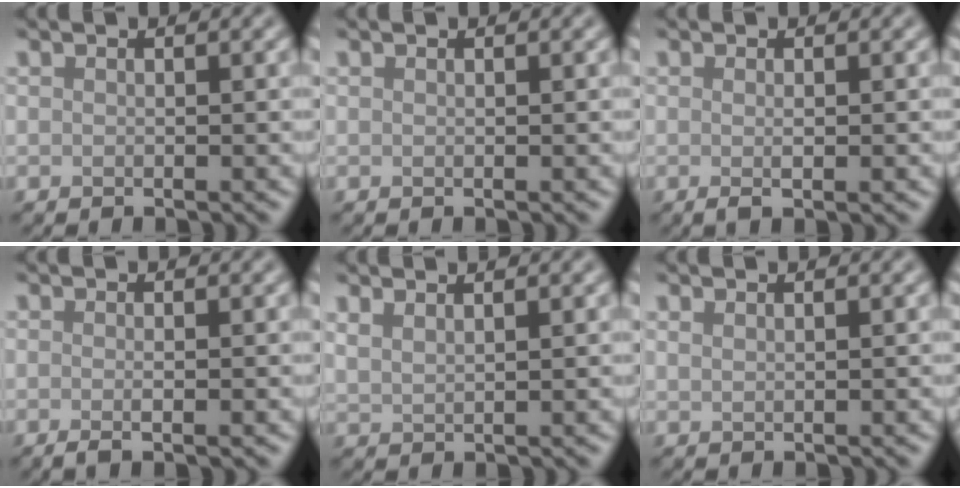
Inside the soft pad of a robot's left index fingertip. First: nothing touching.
{"total": 0.0}
{"total": 1.4, "force": [-0.1, 0.3, 1.3], "torque": [-0.022, -0.003, -0.003]}
{"total": 1.5, "force": [-0.3, 0.4, 1.5], "torque": [-0.021, -0.004, -0.008]}
{"total": 1.8, "force": [1.5, 0.6, 0.9], "torque": [-0.011, 0.006, 0.022]}
{"total": 0.8, "force": [0.7, 0.3, 0.4], "torque": [-0.007, 0.001, 0.010]}